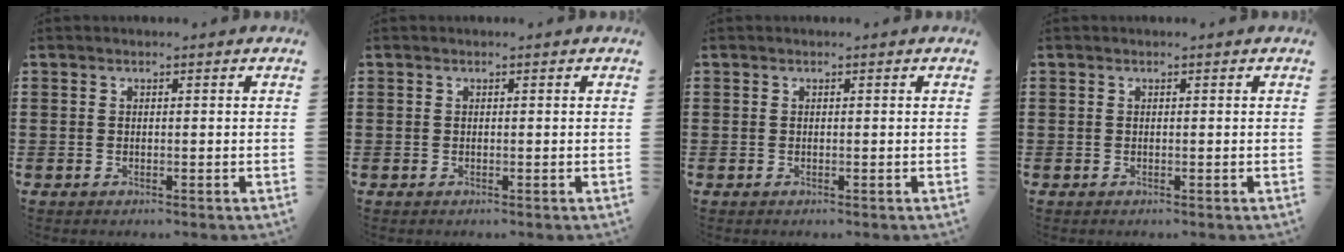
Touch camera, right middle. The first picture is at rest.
{"total": 0.0}
{"total": 0.0}
{"total": 0.0}